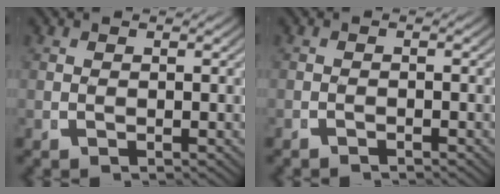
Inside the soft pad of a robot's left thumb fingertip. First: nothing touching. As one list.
[{"total": 0.9, "force": [-0.9, 0.1, 0.1], "torque": [0.001, 0.000, -0.018]}]